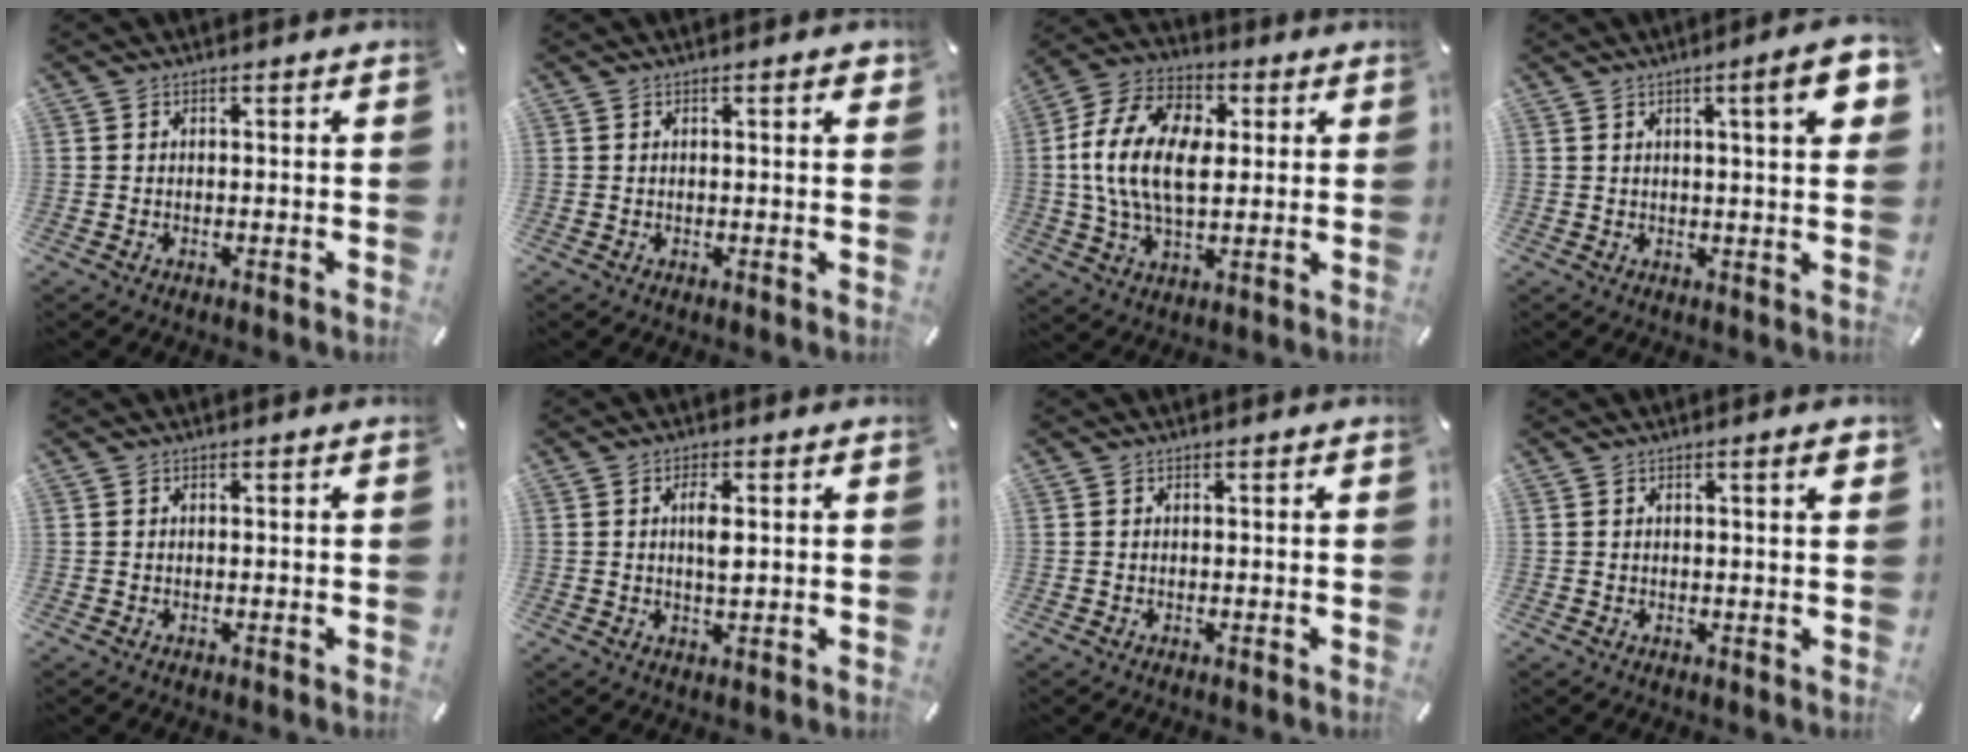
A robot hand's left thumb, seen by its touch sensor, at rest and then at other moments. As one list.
[{"total": 1.5, "force": [0.4, 0.3, 1.4], "torque": [-0.019, -0.001, 0.004]}, {"total": 17.6, "force": [1.5, 11.5, 13.2], "torque": [-0.286, 0.018, 0.028]}, {"total": 9.1, "force": [3.4, 1.4, 8.3], "torque": [-0.118, -0.007, 0.047]}, {"total": 0.0}, {"total": 3.4, "force": [0.4, 1.2, 3.1], "torque": [-0.055, 0.000, 0.003]}, {"total": 0.0}, {"total": 2.5, "force": [0.9, 0.4, 2.3], "torque": [-0.038, 0.000, 0.012]}]